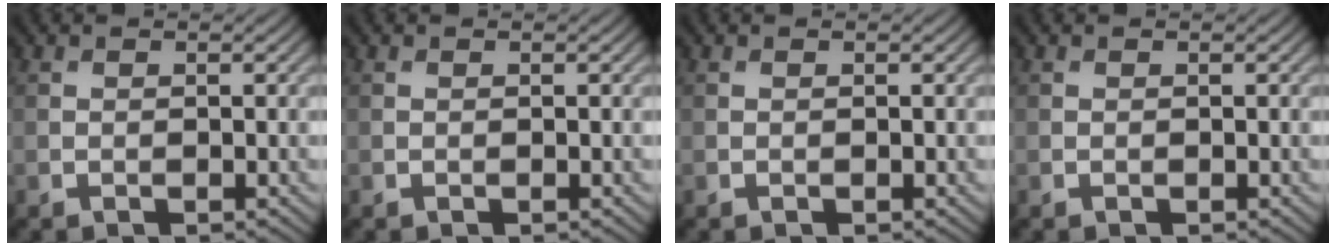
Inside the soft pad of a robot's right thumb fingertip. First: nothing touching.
{"total": 0.0}
{"total": 0.0}
{"total": 0.0}